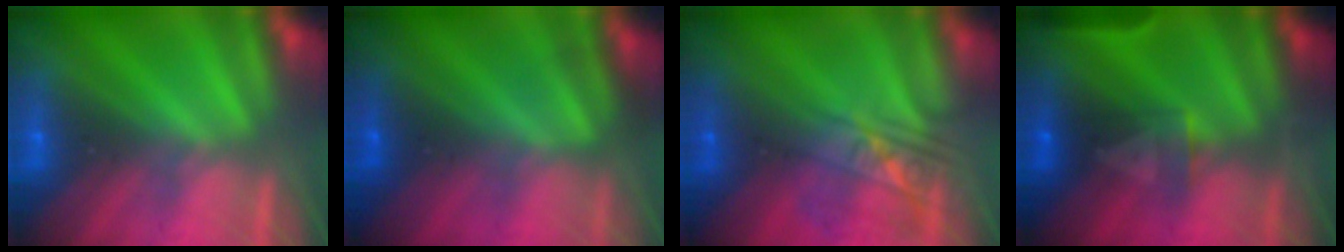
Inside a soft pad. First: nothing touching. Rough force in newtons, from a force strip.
{"total": 4.4}
{"total": 2.4}
{"total": 9.4}